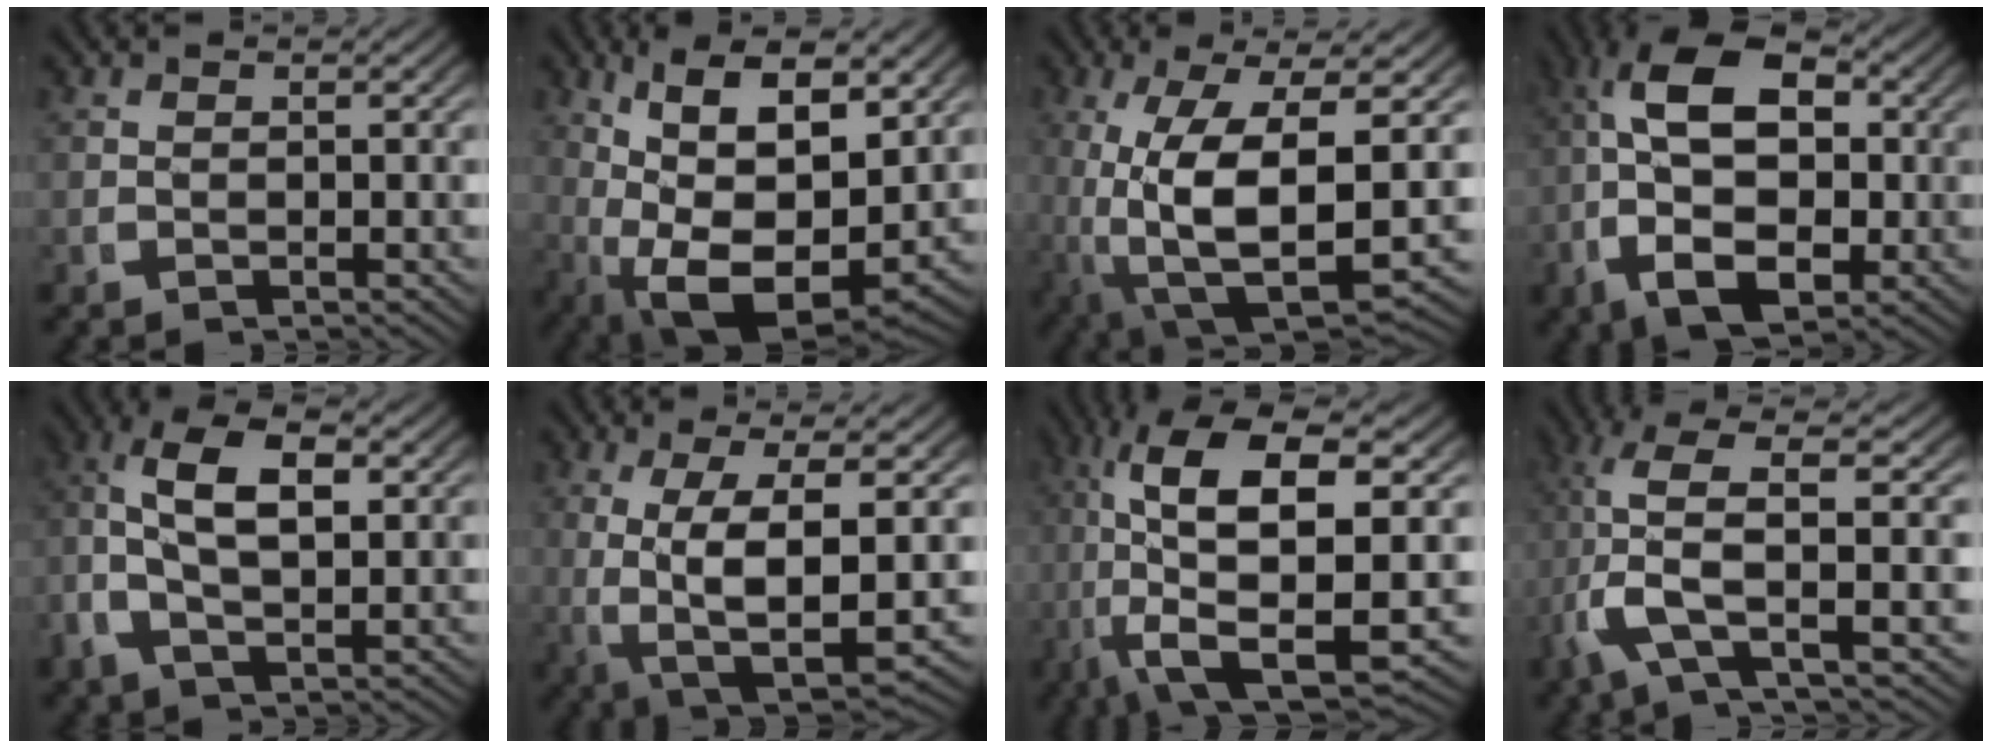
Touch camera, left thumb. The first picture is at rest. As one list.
[{"total": 13.3, "force": [-0.4, 7.7, 10.9], "torque": [-0.220, -0.053, 0.029]}, {"total": 14.1, "force": [-1.7, 7.3, 12.0], "torque": [-0.239, -0.052, 0.005]}, {"total": 13.2, "force": [0.0, 8.3, 10.3], "torque": [-0.210, -0.036, 0.013]}, {"total": 7.6, "force": [0.7, 4.3, 6.2], "torque": [-0.144, -0.015, 0.021]}, {"total": 10.0, "force": [-1.0, 4.9, 8.6], "torque": [-0.190, -0.047, 0.019]}, {"total": 15.4, "force": [-1.7, 7.9, 13.2], "torque": [-0.297, -0.062, 0.010]}, {"total": 8.5, "force": [0.9, 3.3, 7.7], "torque": [-0.183, -0.017, 0.024]}]